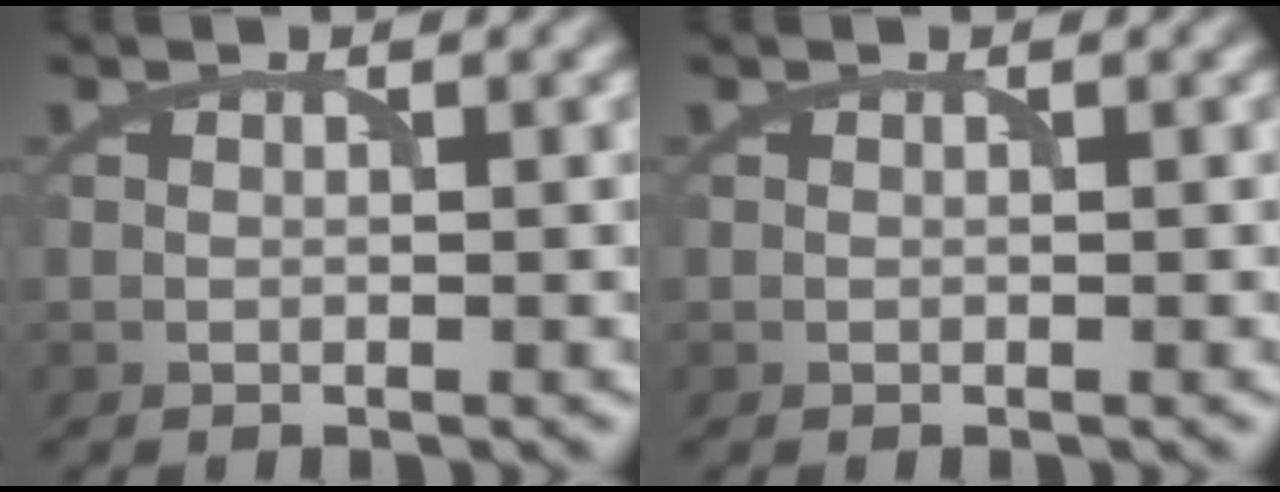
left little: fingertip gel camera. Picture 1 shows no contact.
{"total": 0.0}